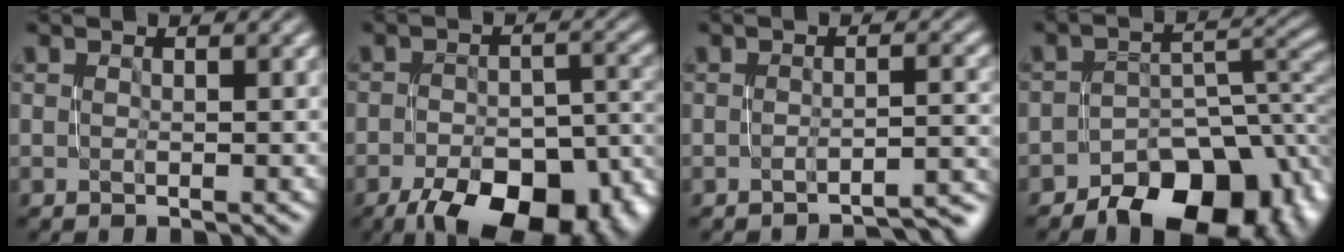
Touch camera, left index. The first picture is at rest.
{"total": 12.2, "force": [-7.4, 5.8, 7.7], "torque": [-0.130, -0.020, -0.107]}
{"total": 3.3, "force": [-2.9, 0.5, 1.5], "torque": [-0.009, 0.009, -0.038]}
{"total": 9.6, "force": [-5.7, 5.4, 5.5], "torque": [-0.063, -0.007, -0.087]}